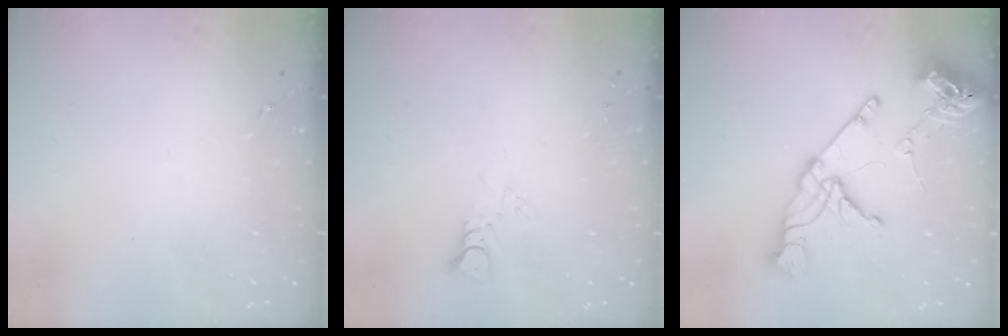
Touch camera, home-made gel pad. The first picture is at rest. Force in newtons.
{"total": 2.9, "press": 2.9, "slide": 0.2}
{"total": 18.8, "press": 18.7, "slide": 1.7}